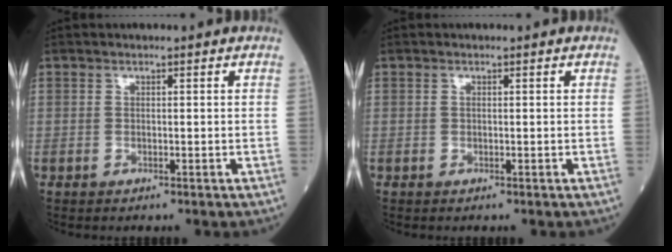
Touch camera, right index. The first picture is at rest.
{"total": 0.0}